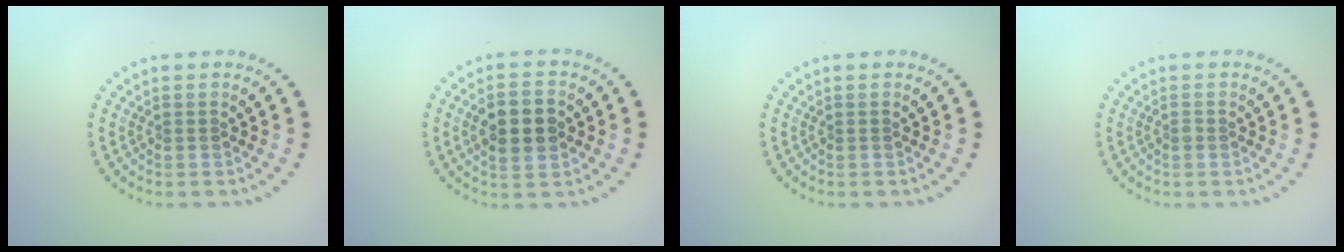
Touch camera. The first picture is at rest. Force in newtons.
{"total": 4.6, "press": 4.6, "slide": 0.2}
{"total": 0.0}
{"total": 0.6, "press": 0.5, "slide": 0.3}